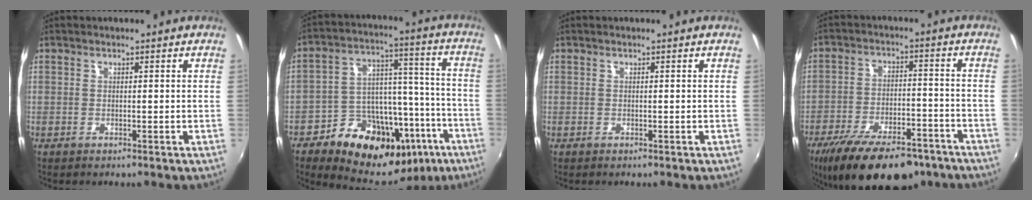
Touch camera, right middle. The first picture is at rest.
{"total": 22.7, "force": [-12.9, 14.2, 12.2], "torque": [-0.218, 0.036, -0.169]}
{"total": 0.0}
{"total": 21.3, "force": [-15.8, 8.5, 11.5], "torque": [-0.221, -0.024, -0.230]}